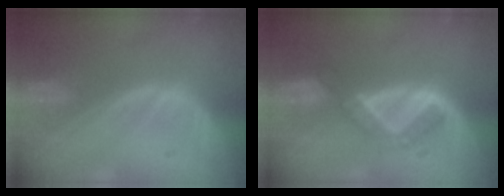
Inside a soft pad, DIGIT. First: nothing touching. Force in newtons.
{"total": 5.3, "press": 4.6, "slide": 2.6}